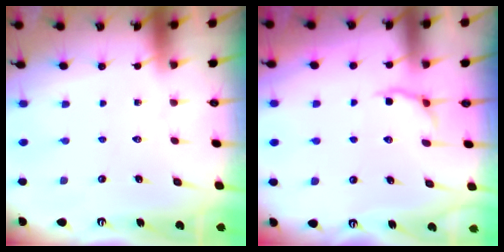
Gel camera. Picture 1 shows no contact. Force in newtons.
{"total": 4.3, "press": 3.6, "slide": 2.3}